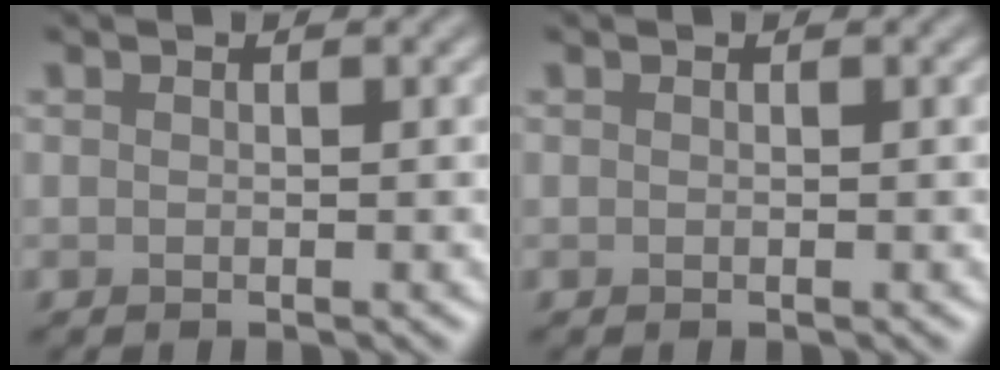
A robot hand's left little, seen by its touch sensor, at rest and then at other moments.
{"total": 0.0}